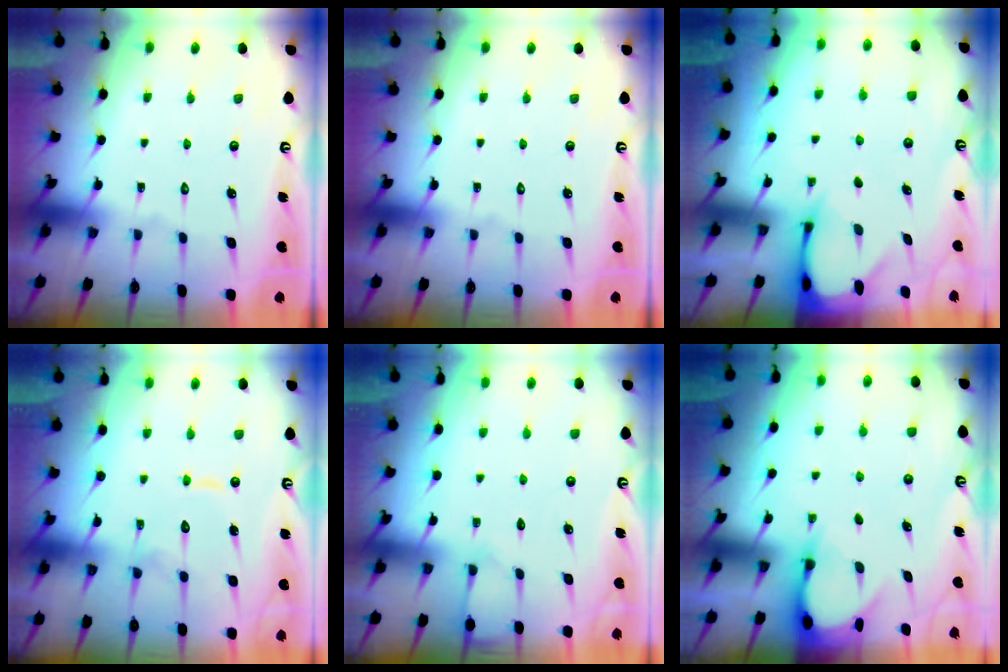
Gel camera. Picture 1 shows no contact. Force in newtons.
{"total": 0.0}
{"total": 2.4, "press": 2.4, "slide": 0.3}
{"total": 9.8, "press": 9.8, "slide": 0.9}
{"total": 2.7, "press": 2.7, "slide": 0.5}
{"total": 3.1, "press": 3.1, "slide": 0.3}